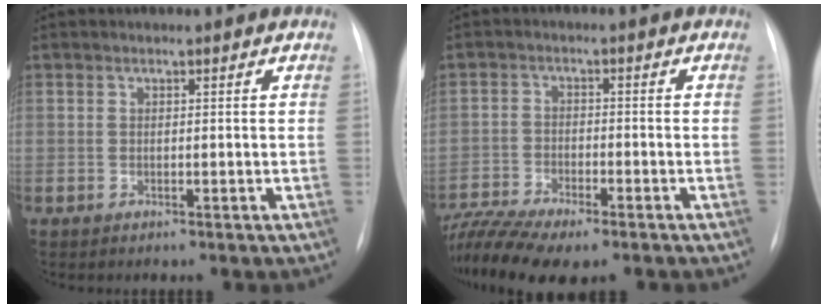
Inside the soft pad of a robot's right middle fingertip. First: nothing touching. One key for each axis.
{"total": 11.7, "fx": -9.6, "fy": 2.4, "fz": 6.3, "tx": -0.123, "ty": -0.008, "tz": -0.156}